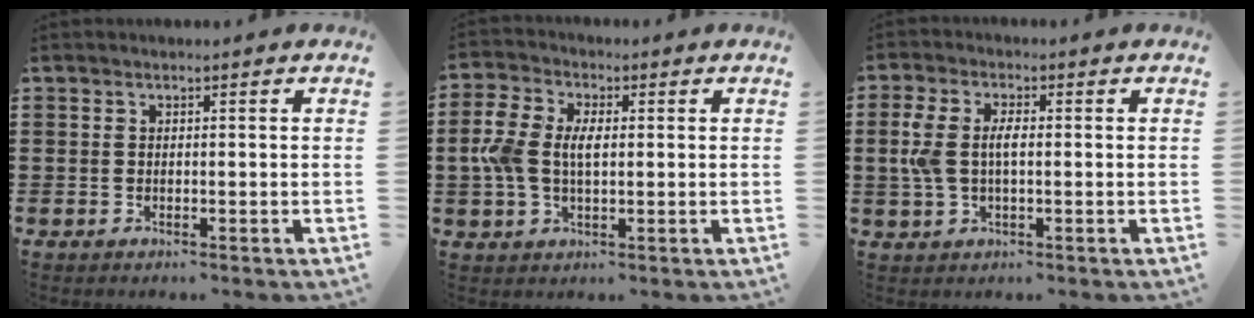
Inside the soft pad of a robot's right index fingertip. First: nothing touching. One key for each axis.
{"total": 6.1, "fx": -0.1, "fy": 3.7, "fz": 4.8, "tx": -0.118, "ty": 0.005, "tz": -0.011}
{"total": 4.9, "fx": 0.0, "fy": 2.3, "fz": 4.4, "tx": -0.114, "ty": -0.004, "tz": -0.010}